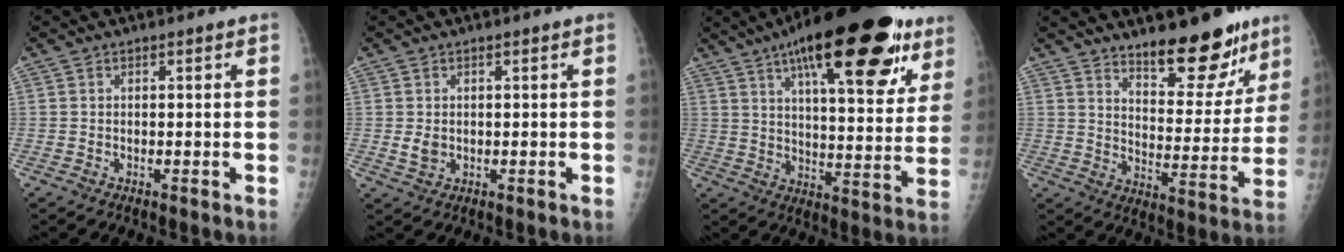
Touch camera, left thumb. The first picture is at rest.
{"total": 2.2, "force": [0.2, 1.7, 1.4], "torque": [-0.019, -0.004, 0.010]}
{"total": 28.6, "force": [16.4, 9.6, 21.5], "torque": [-0.288, -0.032, 0.238]}
{"total": 15.6, "force": [11.4, 5.4, 9.0], "torque": [-0.072, -0.090, 0.174]}